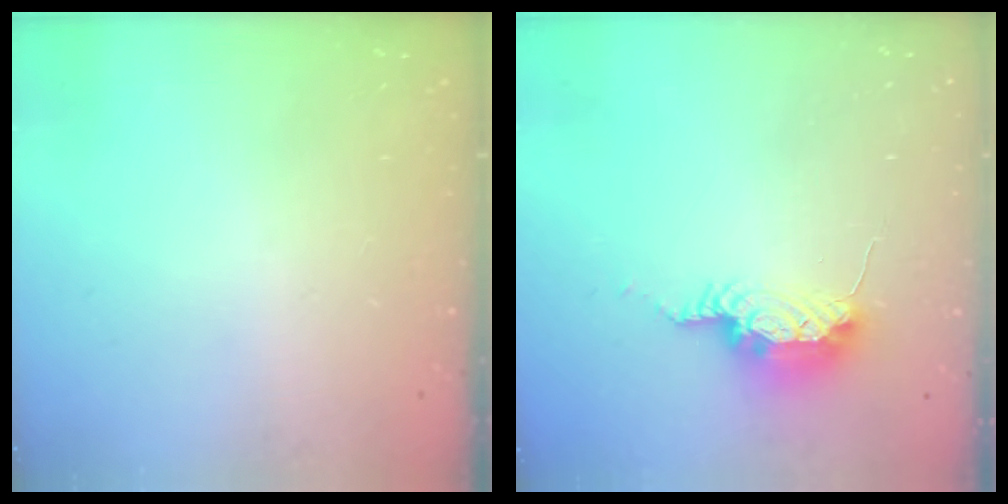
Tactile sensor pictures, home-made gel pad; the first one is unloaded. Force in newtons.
{"total": 13.1, "press": 9.6, "slide": 8.9}